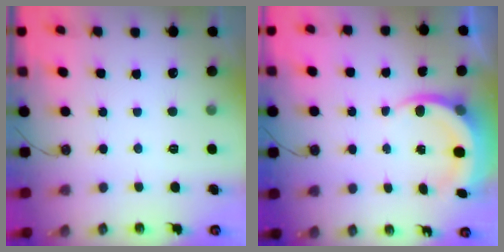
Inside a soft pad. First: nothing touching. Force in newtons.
{"total": 6.1, "press": 5.9, "slide": 1.4}